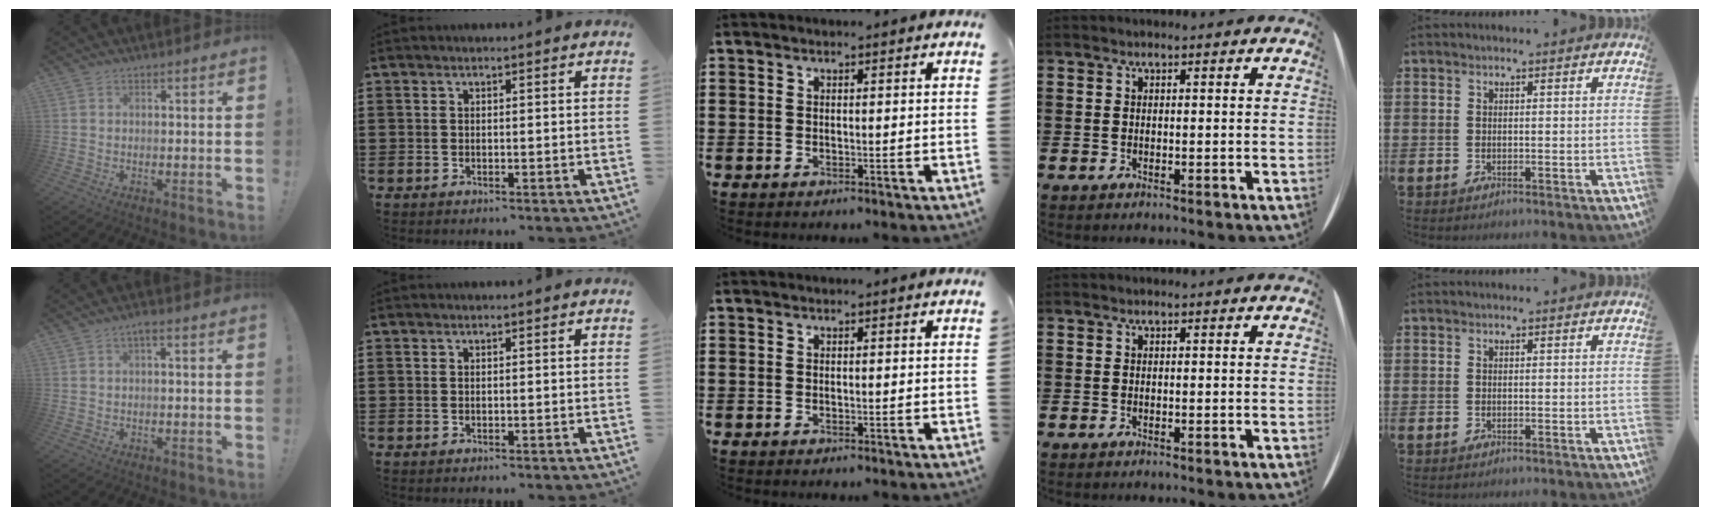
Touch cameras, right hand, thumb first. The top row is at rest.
{"thumb": {"total": 1.6, "force": [0.0, 0.3, 1.6], "torque": [-0.035, 0.006, -0.002]}}